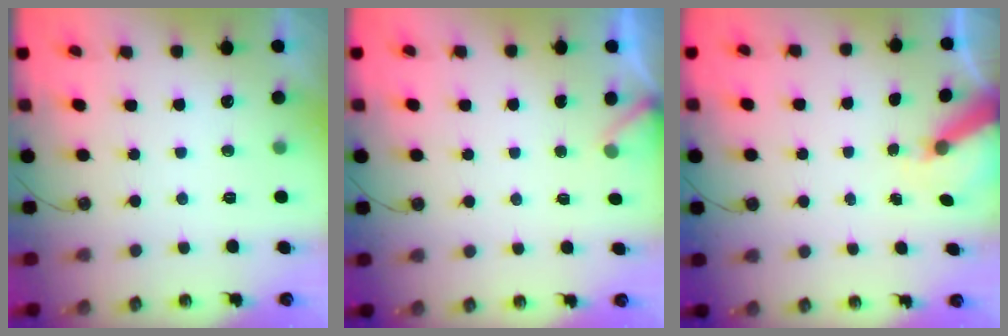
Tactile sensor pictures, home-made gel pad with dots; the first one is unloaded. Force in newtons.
{"total": 1.7, "press": 1.7, "slide": 0.1}
{"total": 6.4, "press": 6.4, "slide": 0.3}